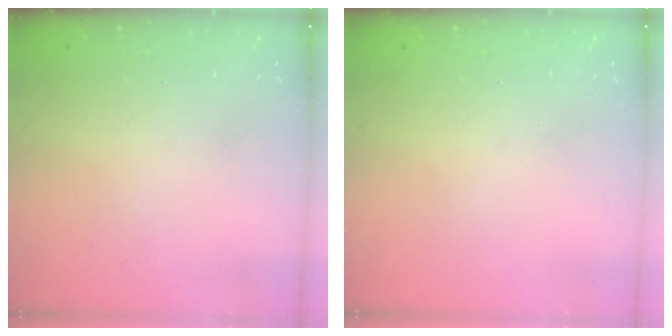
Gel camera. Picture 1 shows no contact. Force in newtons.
{"total": 0.0}